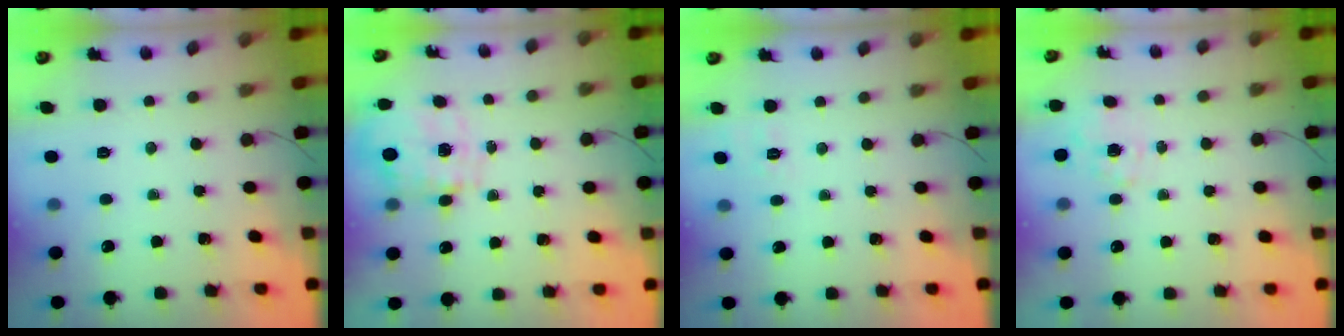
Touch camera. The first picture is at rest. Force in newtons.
{"total": 3.5, "press": 3.4, "slide": 1.0}
{"total": 5.4, "press": 5.0, "slide": 1.8}
{"total": 6.3, "press": 6.2, "slide": 0.9}